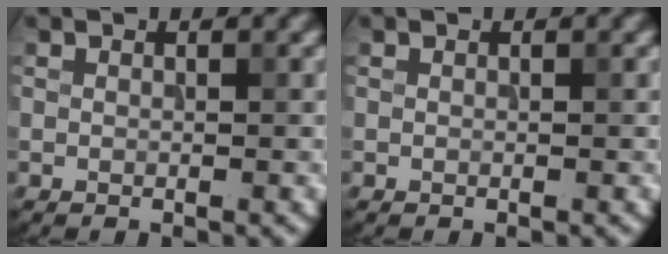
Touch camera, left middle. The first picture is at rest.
{"total": 0.0}